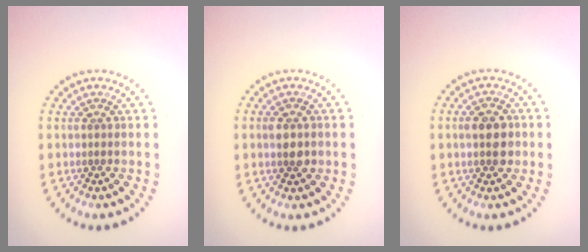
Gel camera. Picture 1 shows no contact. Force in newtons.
{"total": 2.5, "press": 2.5, "slide": 0.1}
{"total": 2.8, "press": 2.7, "slide": 0.3}